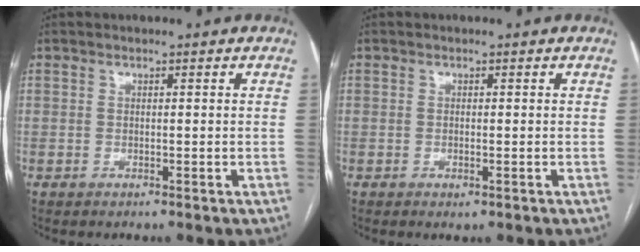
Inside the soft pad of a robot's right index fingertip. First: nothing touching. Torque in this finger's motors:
{"motor_torque": [0.21, -0.02, 0.06, 0.00]}